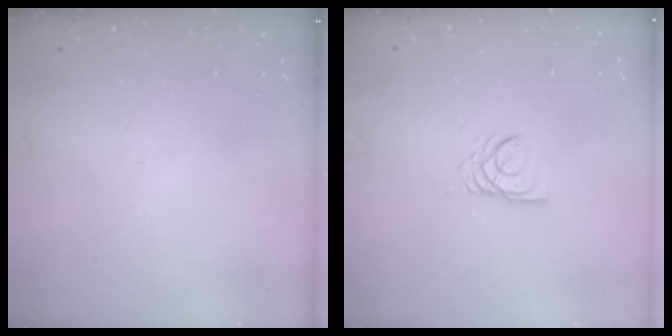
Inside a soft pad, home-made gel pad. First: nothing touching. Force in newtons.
{"total": 3.0, "press": 2.9, "slide": 0.3}